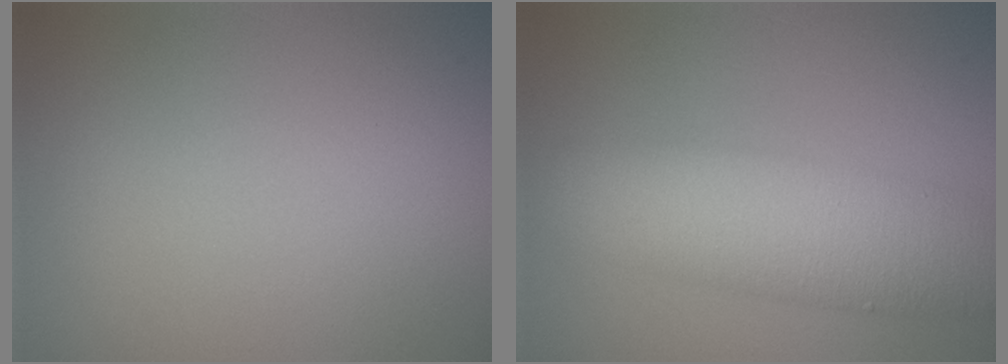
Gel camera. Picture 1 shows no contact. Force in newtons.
{"total": 8.4, "press": 8.4, "slide": 0.3}